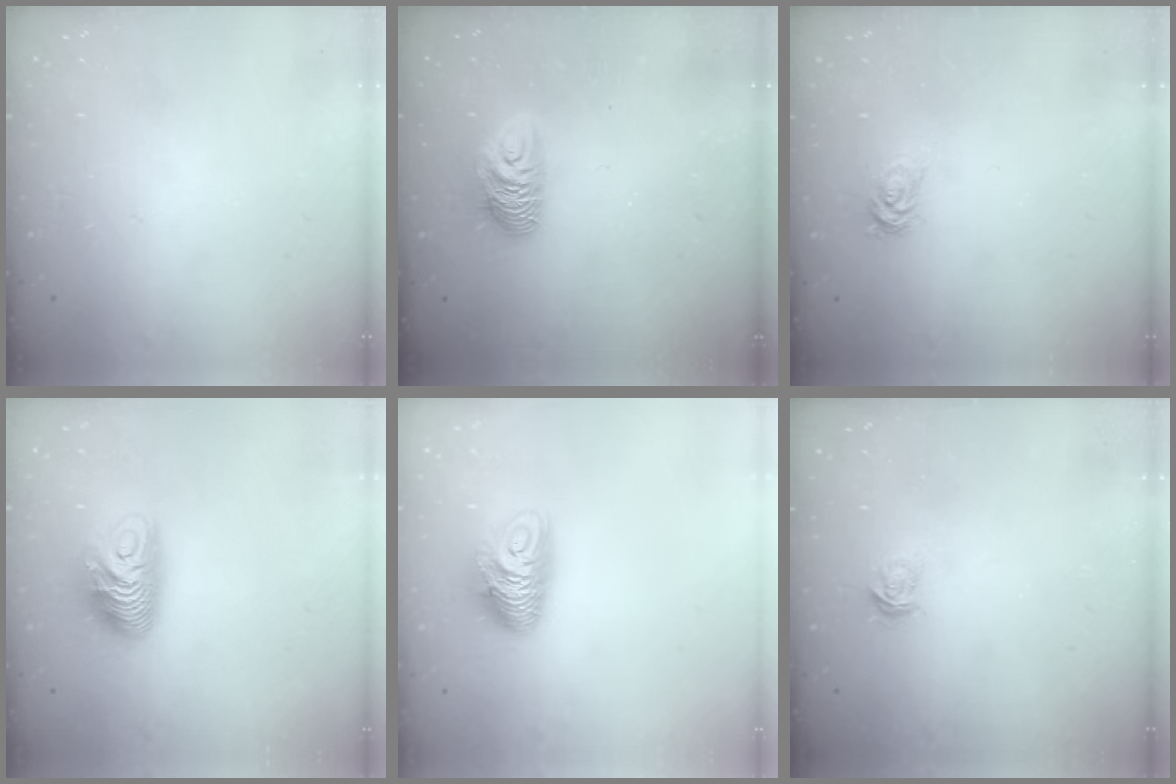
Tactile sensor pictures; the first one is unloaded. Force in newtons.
{"total": 9.0, "press": 9.0, "slide": 0.5}
{"total": 2.7, "press": 2.7, "slide": 0.4}
{"total": 10.9, "press": 10.9, "slide": 0.8}
{"total": 10.3, "press": 10.3, "slide": 0.4}
{"total": 3.0, "press": 3.0, "slide": 0.3}